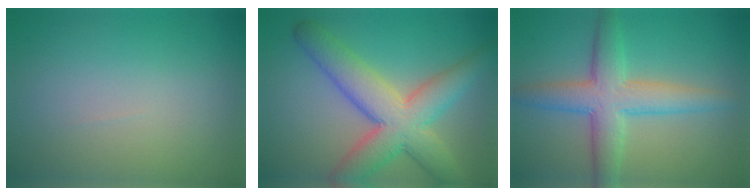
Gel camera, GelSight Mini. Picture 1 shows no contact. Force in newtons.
{"total": 8.4, "press": 8.4, "slide": 0.4}
{"total": 5.9, "press": 5.9, "slide": 0.1}